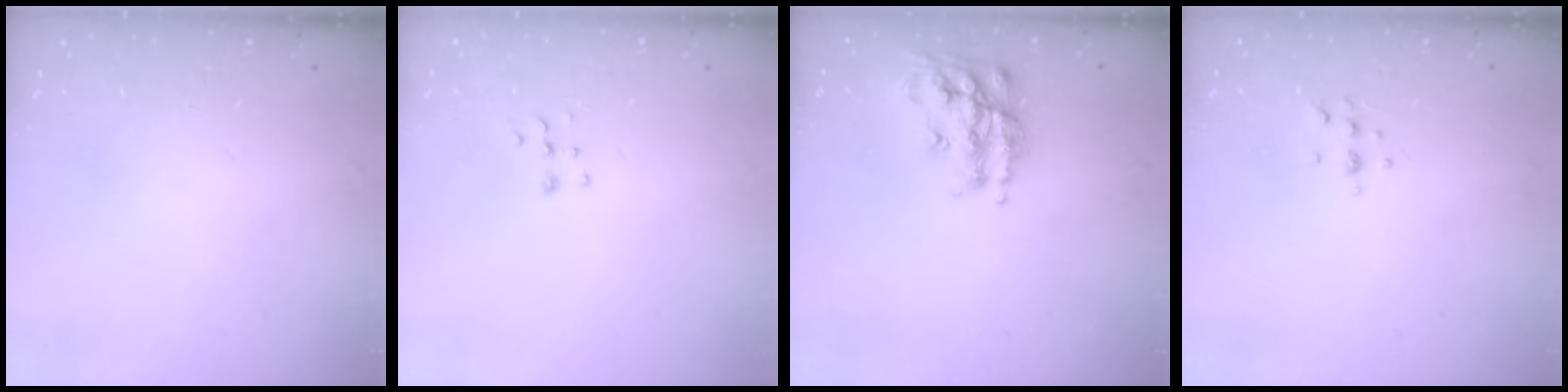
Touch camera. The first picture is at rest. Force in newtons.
{"total": 6.2, "press": 6.1, "slide": 0.7}
{"total": 17.4, "press": 17.3, "slide": 1.2}
{"total": 3.8, "press": 3.6, "slide": 1.1}